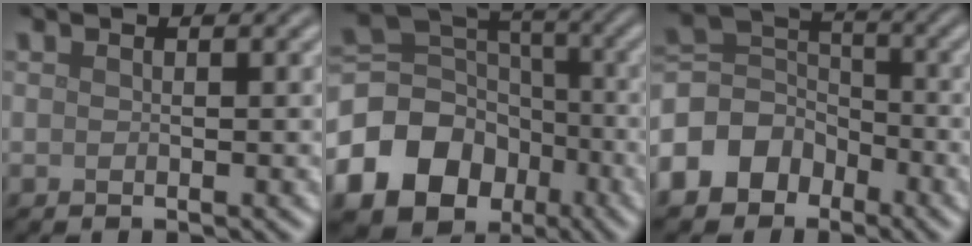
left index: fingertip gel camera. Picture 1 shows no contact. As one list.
[{"total": 15.3, "force": [-7.3, 12.4, 5.0], "torque": [-0.124, -0.036, -0.136]}, {"total": 6.5, "force": [-3.7, 4.8, 2.3], "torque": [-0.044, 0.007, -0.091]}]